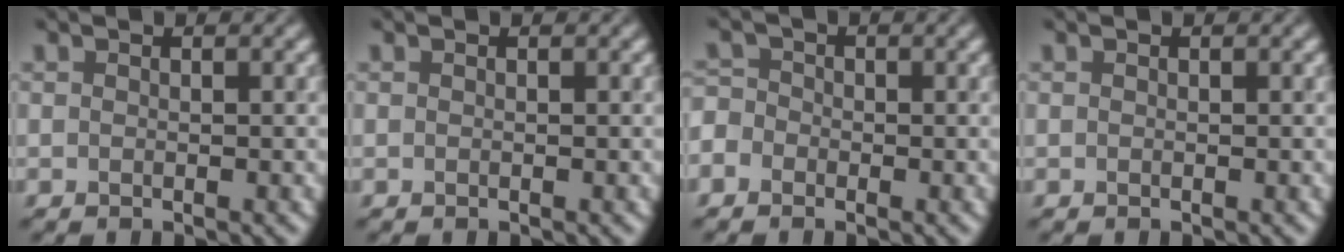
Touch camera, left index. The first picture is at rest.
{"total": 0.0}
{"total": 2.4, "force": [-1.5, 1.9, 0.4], "torque": [0.002, 0.010, -0.038]}
{"total": 0.0}